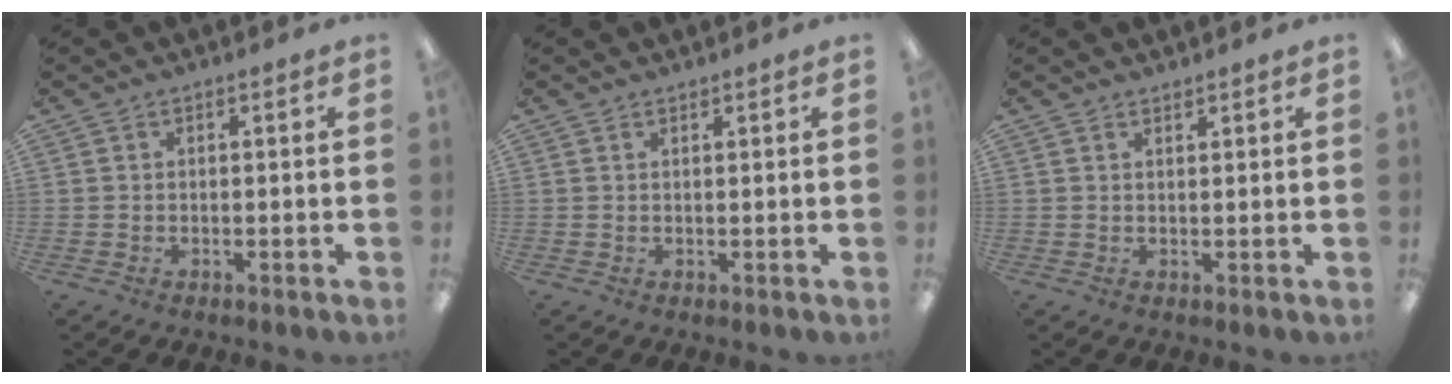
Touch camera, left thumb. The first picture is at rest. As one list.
[{"total": 0.9, "force": [0.9, 0.2, 0.0], "torque": [0.000, 0.000, 0.017]}, {"total": 1.3, "force": [1.3, 0.3, 0.0], "torque": [0.000, -0.002, 0.025]}]